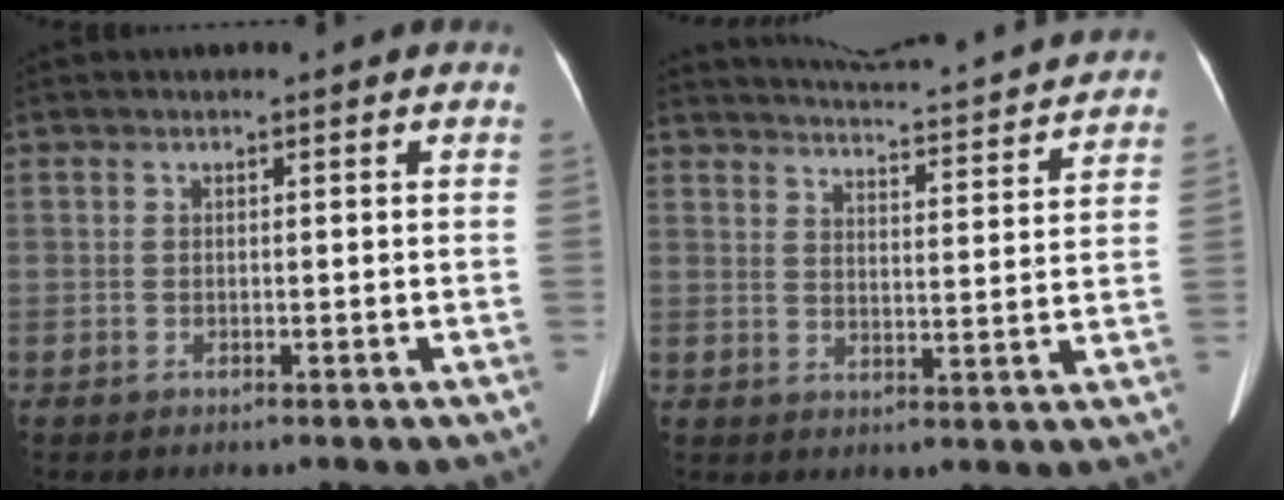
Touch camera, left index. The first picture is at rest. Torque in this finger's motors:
{"motor_torque": [-0.02, -1.89, 0.02, 0.01]}